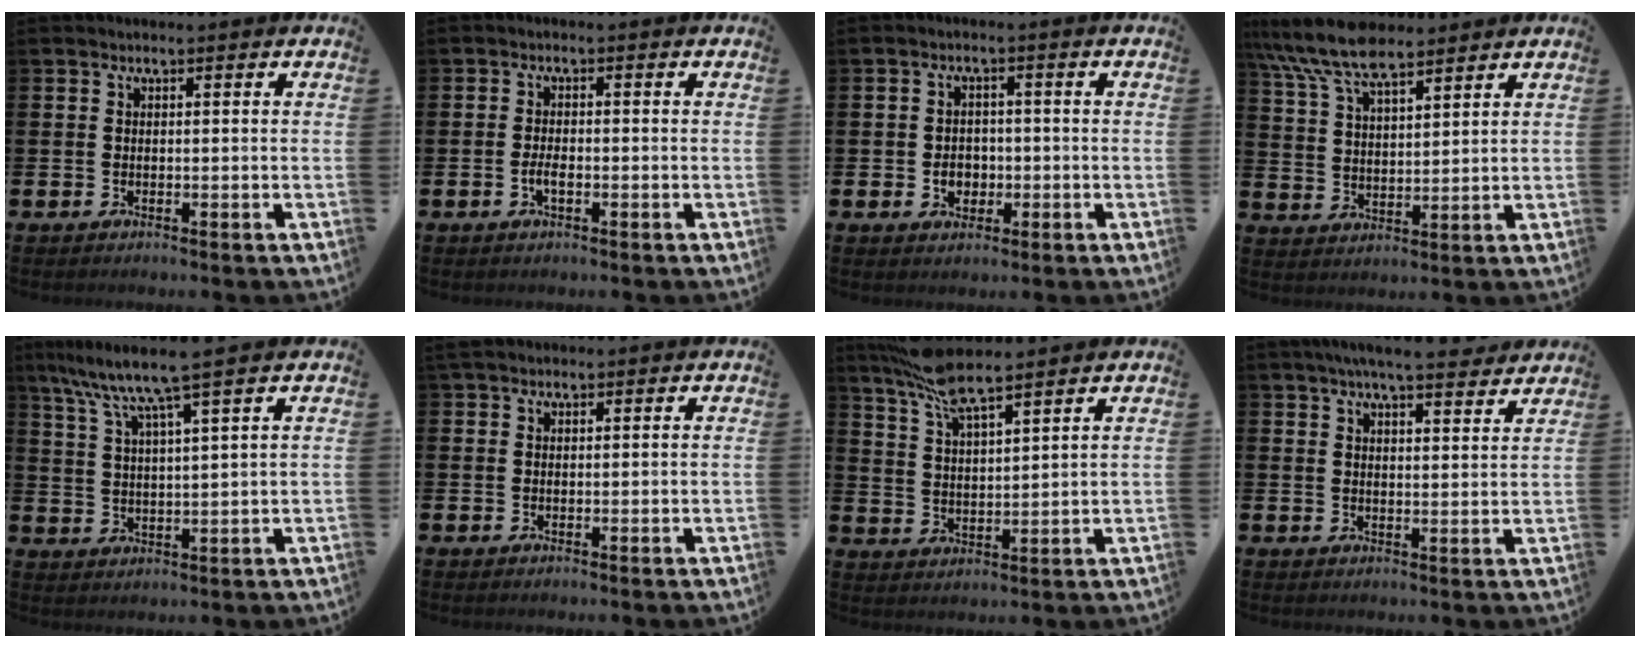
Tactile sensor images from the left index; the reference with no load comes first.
{"total": 1.9, "force": [-0.7, 0.8, 1.6], "torque": [-0.039, 0.005, -0.012]}
{"total": 2.9, "force": [-0.7, 2.4, 1.4], "torque": [-0.016, -0.001, -0.021]}
{"total": 8.8, "force": [7.6, 2.5, 3.7], "torque": [-0.096, -0.027, 0.138]}
{"total": 7.4, "force": [6.0, 0.1, 4.3], "torque": [-0.110, -0.024, 0.102]}
{"total": 1.5, "force": [1.3, 0.6, 0.4], "torque": [-0.003, 0.004, 0.021]}
{"total": 7.7, "force": [6.9, 1.2, 3.2], "torque": [-0.091, -0.024, 0.127]}
{"total": 6.0, "force": [5.6, 0.3, 2.0], "torque": [-0.039, -0.027, 0.098]}